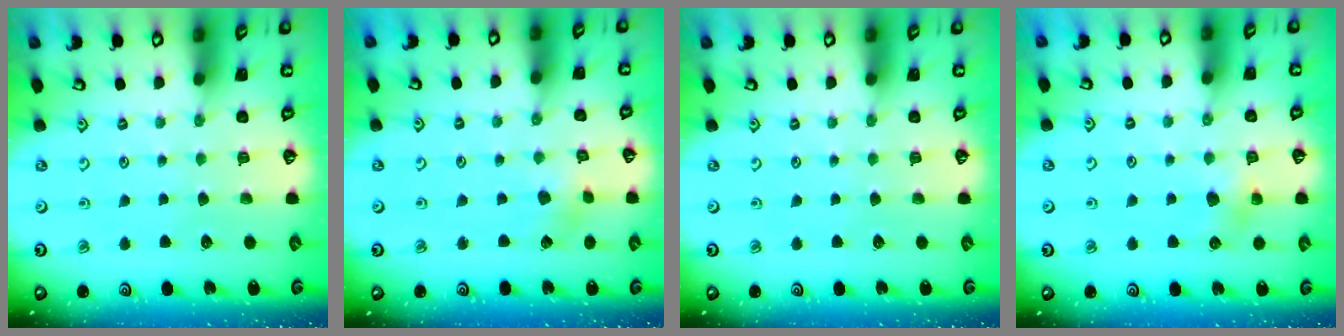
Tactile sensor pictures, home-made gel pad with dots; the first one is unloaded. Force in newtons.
{"total": 2.7, "press": 2.6, "slide": 0.7}
{"total": 0.0}
{"total": 6.3, "press": 6.3, "slide": 0.7}